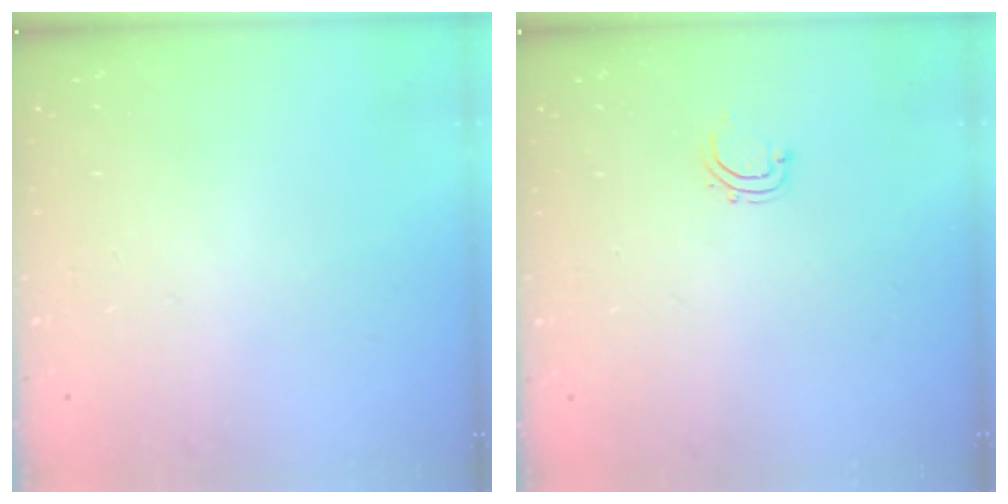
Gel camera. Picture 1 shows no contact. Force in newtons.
{"total": 2.8, "press": 2.7, "slide": 0.5}